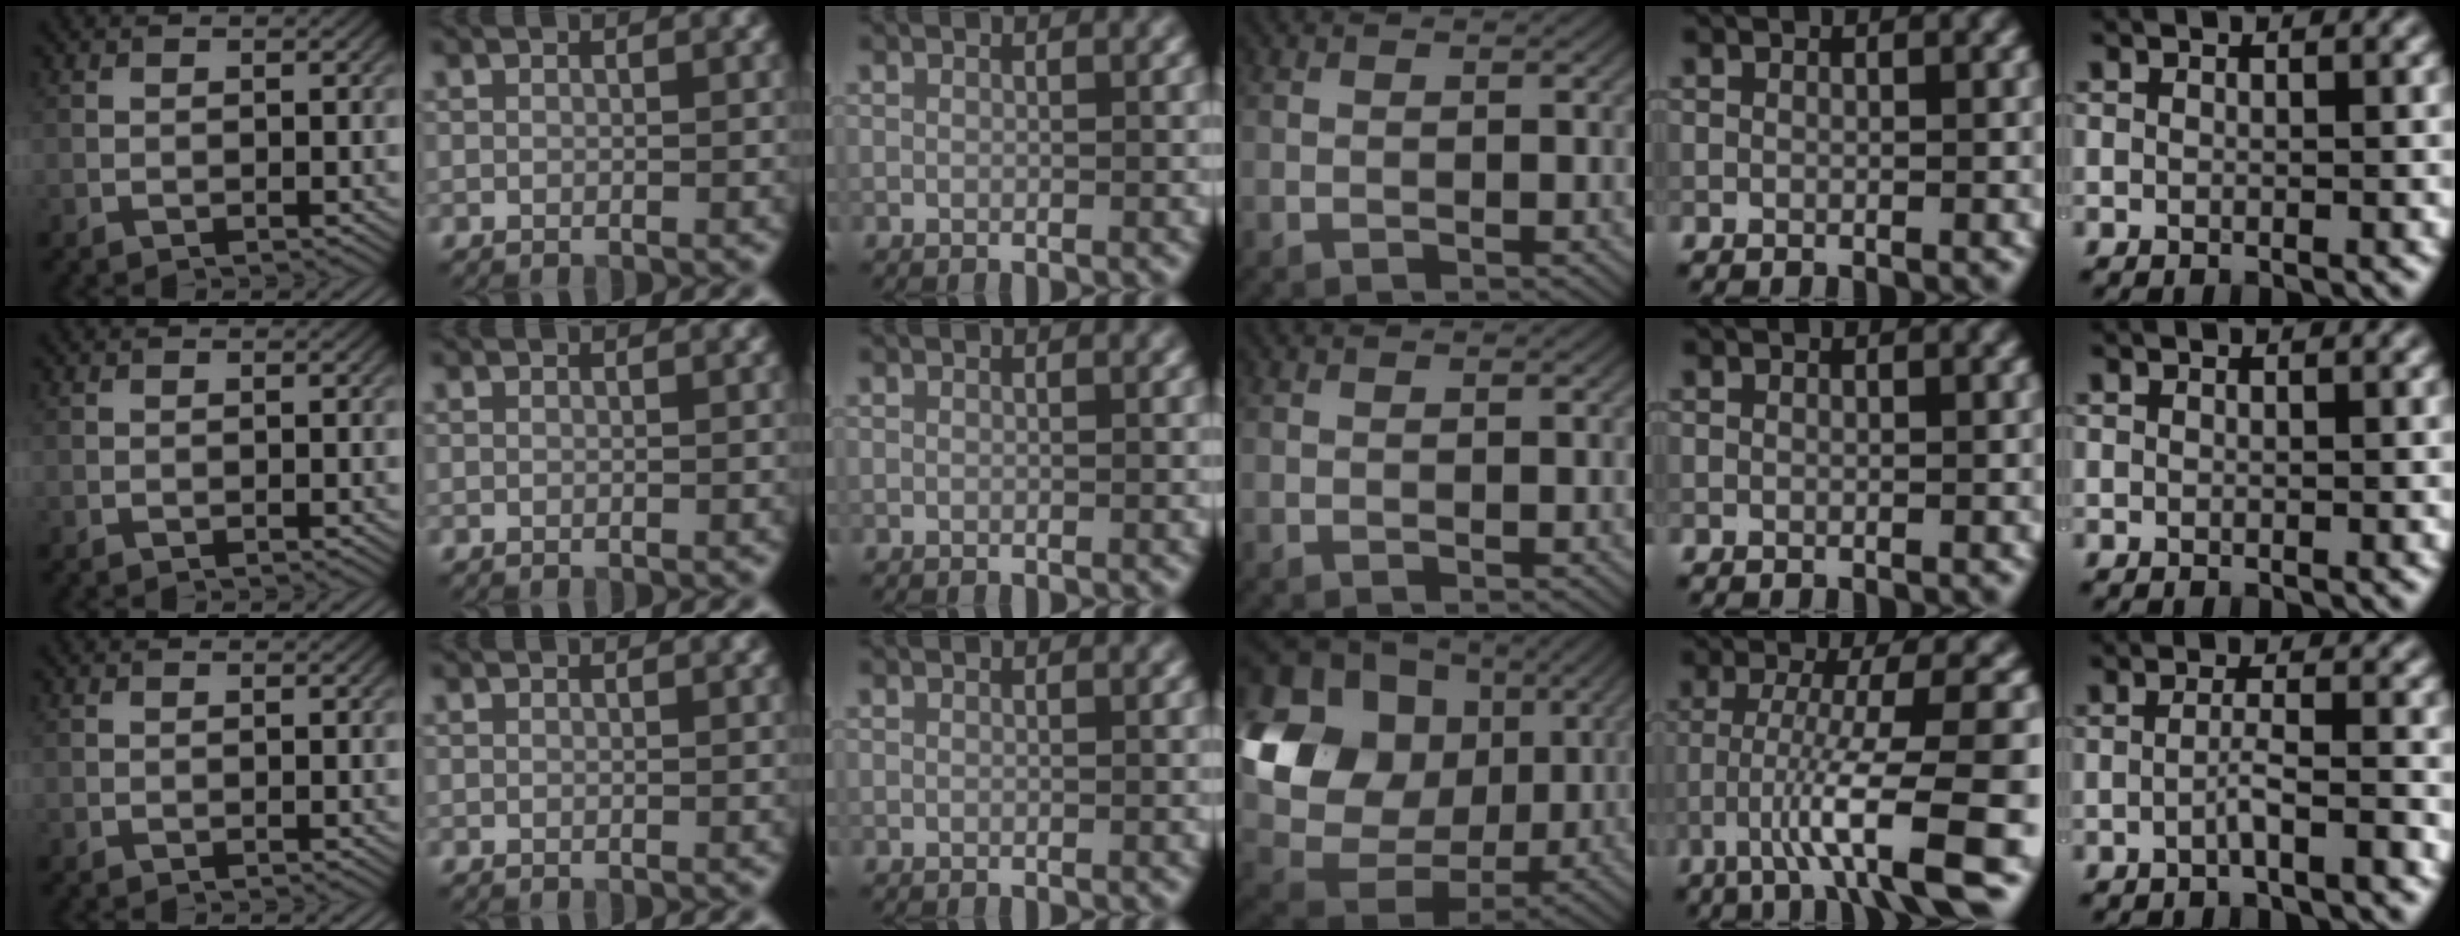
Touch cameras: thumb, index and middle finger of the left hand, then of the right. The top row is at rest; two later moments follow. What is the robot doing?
{"motion": "lift_and_place", "object": "calculator"}